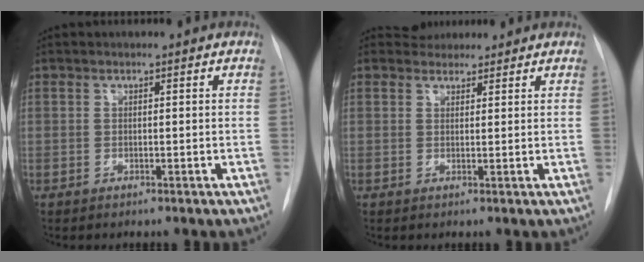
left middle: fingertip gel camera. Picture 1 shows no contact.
{"total": 2.9, "force": [2.6, 1.2, -0.1], "torque": [0.008, 0.011, 0.035]}